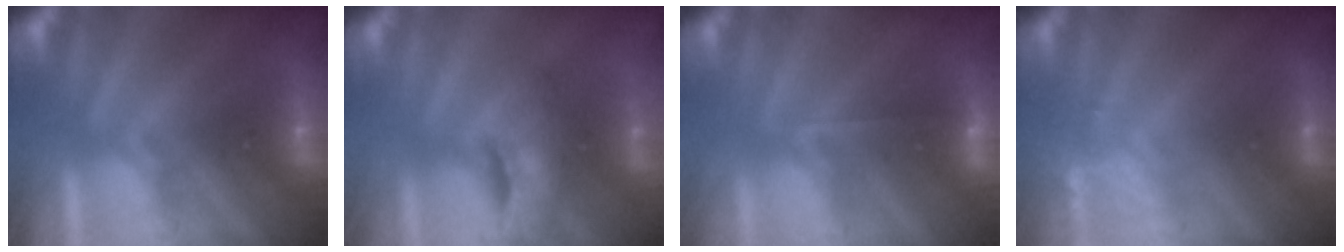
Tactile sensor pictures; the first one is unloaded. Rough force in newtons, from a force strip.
{"total": 5.3}
{"total": 2.0}
{"total": 2.7}